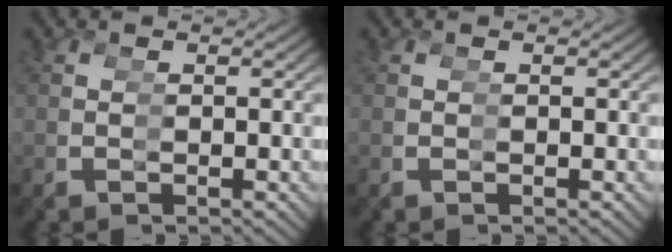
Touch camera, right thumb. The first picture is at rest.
{"total": 0.0}